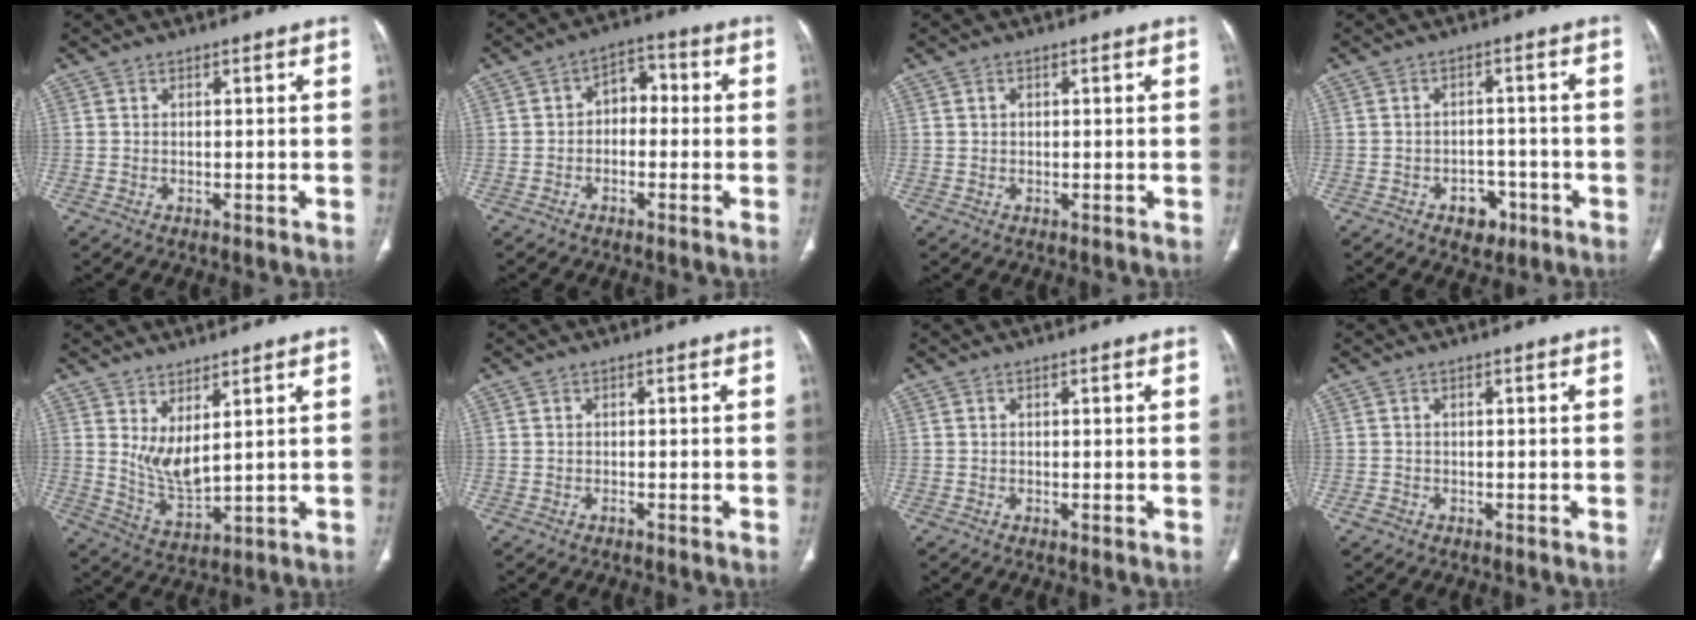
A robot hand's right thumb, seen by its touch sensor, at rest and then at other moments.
{"total": 5.6, "force": [-0.5, 4.0, 3.9], "torque": [-0.035, 0.028, -0.022]}
{"total": 0.7, "force": [0.2, 0.6, 0.3], "torque": [-0.003, 0.001, 0.004]}
{"total": 5.0, "force": [-2.6, 3.6, 2.4], "torque": [-0.009, 0.022, -0.032]}
{"total": 7.0, "force": [3.1, 2.5, 5.8], "torque": [-0.110, -0.044, 0.073]}
{"total": 0.0}
{"total": 0.0}
{"total": 1.0, "force": [-0.5, 0.8, 0.2], "torque": [-0.003, 0.002, -0.012]}